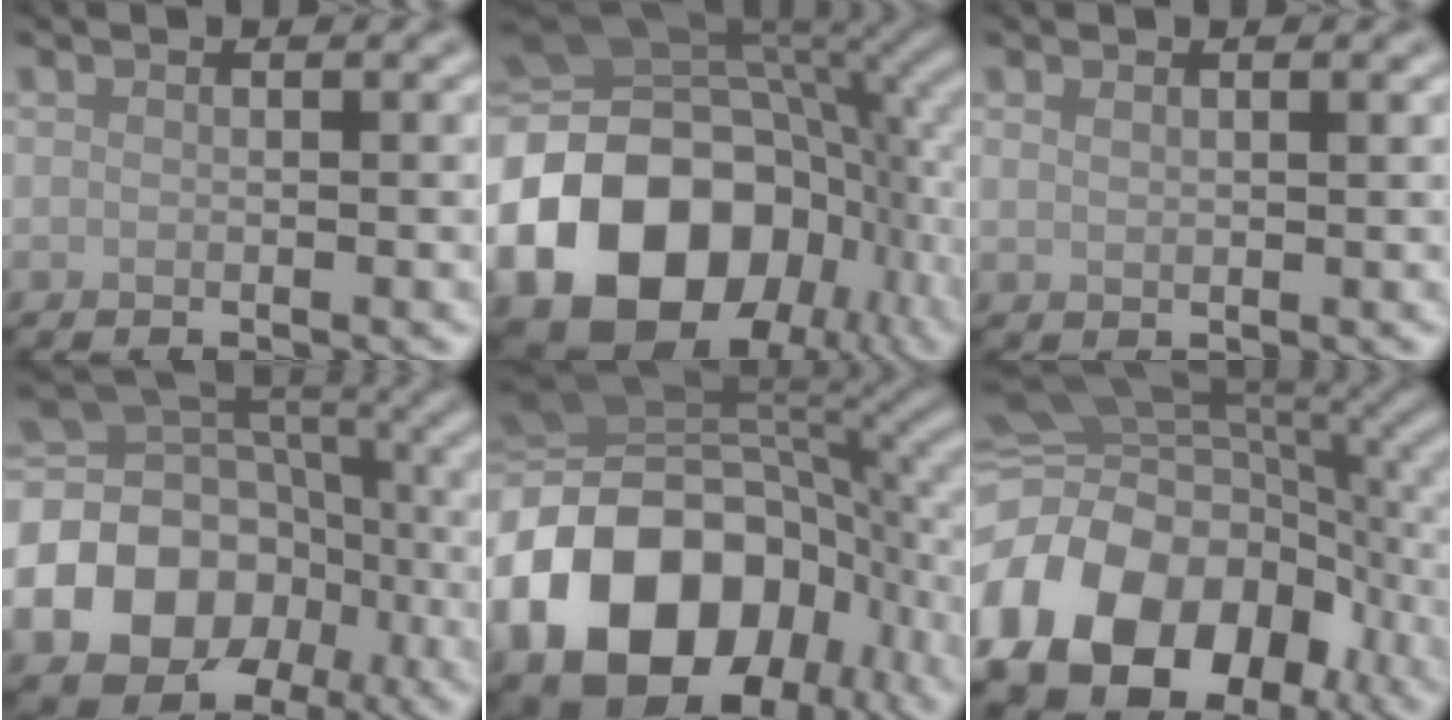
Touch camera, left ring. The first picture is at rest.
{"total": 20.8, "force": [-6.5, 15.2, 12.6], "torque": [-0.259, -0.017, -0.103]}
{"total": 1.0, "force": [0.6, 0.5, 0.6], "torque": [-0.013, -0.001, 0.016]}
{"total": 16.4, "force": [-5.3, 13.9, 6.8], "torque": [-0.138, -0.007, -0.096]}
{"total": 18.1, "force": [-5.4, 13.3, 11.1], "torque": [-0.234, -0.010, -0.099]}
{"total": 17.0, "force": [-6.5, 12.2, 9.8], "torque": [-0.236, -0.008, -0.115]}